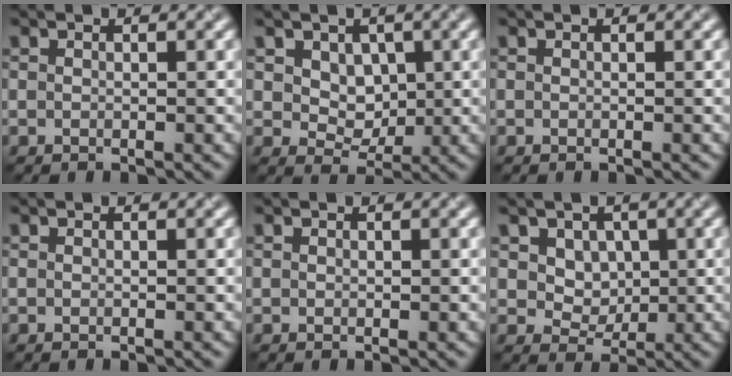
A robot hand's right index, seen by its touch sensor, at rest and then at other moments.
{"total": 3.4, "force": [1.3, 2.6, 1.8], "torque": [-0.046, -0.016, 0.032]}
{"total": 0.0}
{"total": 0.0}
{"total": 0.0}
{"total": 4.0, "force": [1.6, 3.2, 1.9], "torque": [-0.051, -0.012, 0.042]}